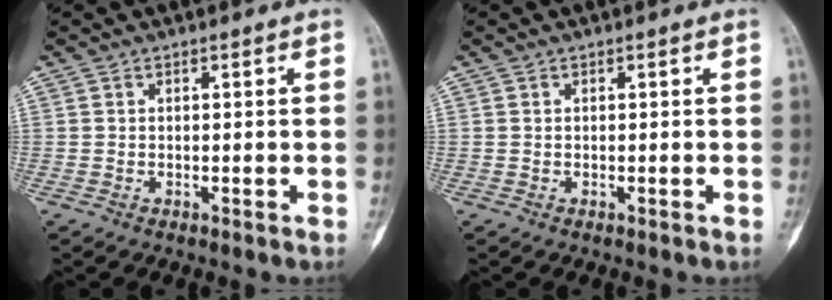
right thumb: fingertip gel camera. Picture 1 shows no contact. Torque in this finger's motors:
{"motor_torque": [-0.01, -0.31, 0.17, 0.06, -0.05]}